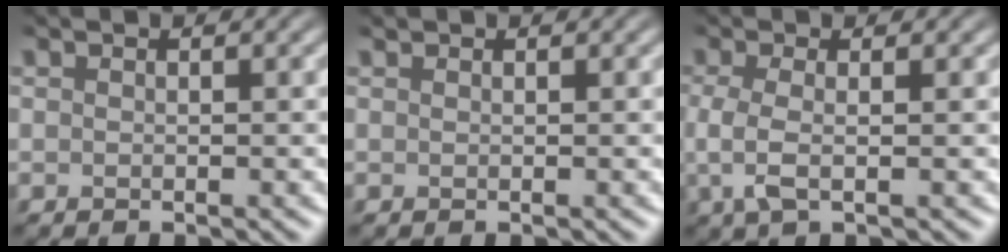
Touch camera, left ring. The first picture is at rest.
{"total": 0.0}
{"total": 2.8, "force": [-0.4, 0.9, 2.6], "torque": [-0.061, -0.007, -0.010]}